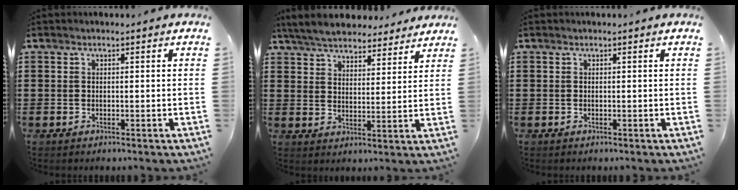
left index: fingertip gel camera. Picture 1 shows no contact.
{"total": 6.0, "force": [5.7, 1.1, 1.4], "torque": [-0.051, -0.018, 0.105]}
{"total": 0.0}